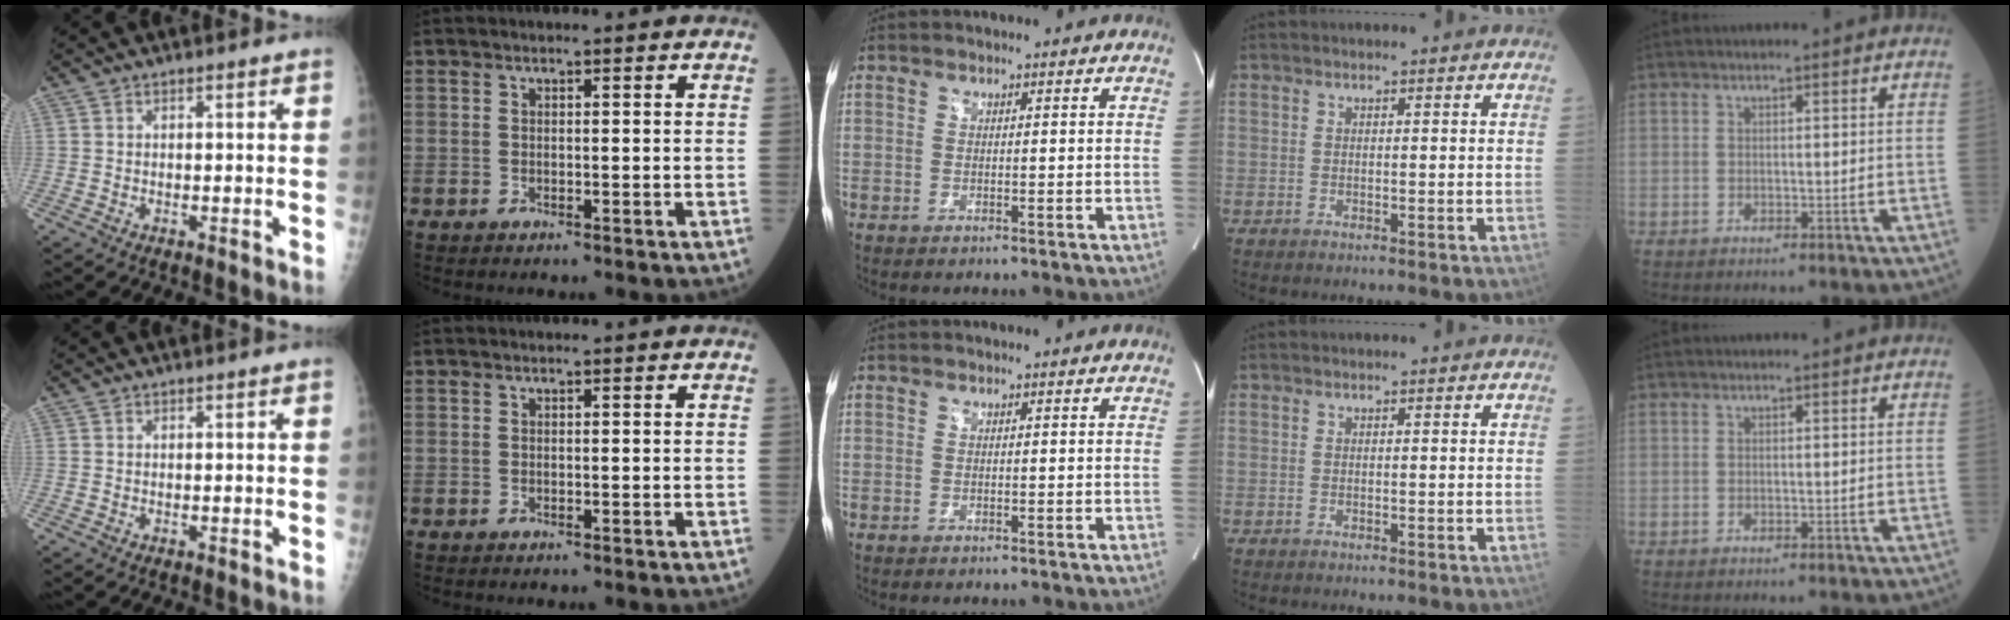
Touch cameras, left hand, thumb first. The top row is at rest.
{}